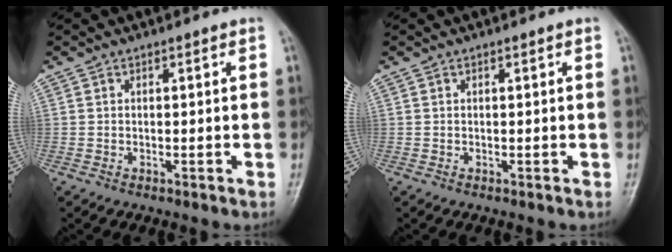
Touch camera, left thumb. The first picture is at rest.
{"total": 0.0}